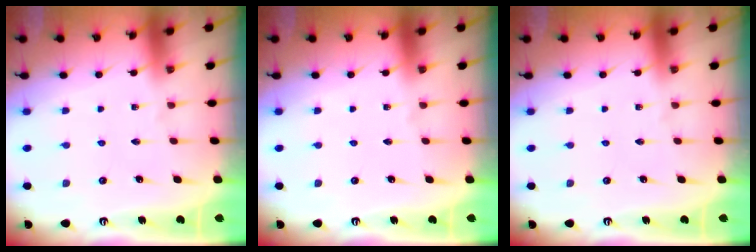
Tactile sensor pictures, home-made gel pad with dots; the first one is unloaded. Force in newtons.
{"total": 0.0}
{"total": 0.0}